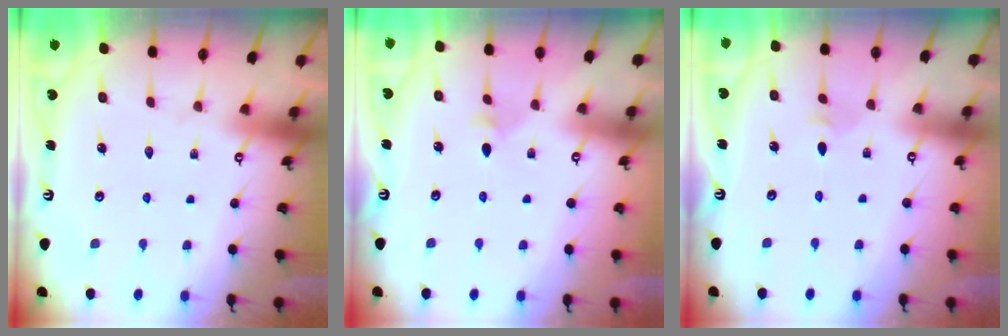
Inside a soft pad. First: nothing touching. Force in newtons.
{"total": 3.9, "press": 3.8, "slide": 0.9}
{"total": 2.8, "press": 2.7, "slide": 0.6}